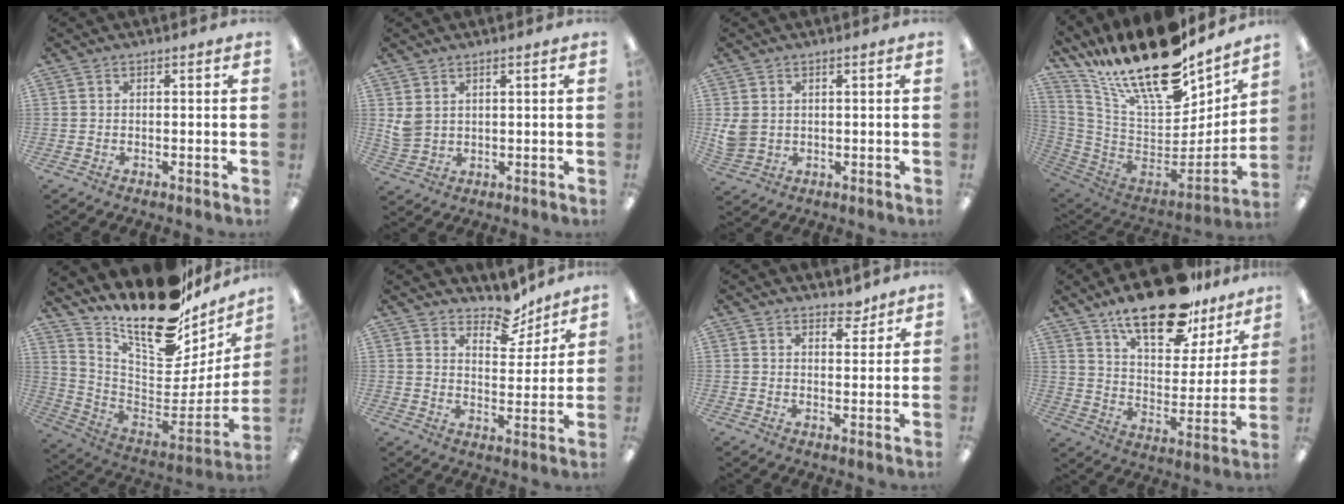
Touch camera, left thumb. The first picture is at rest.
{"total": 3.7, "force": [2.1, 2.6, 1.7], "torque": [-0.037, -0.004, 0.041]}
{"total": 3.9, "force": [1.3, 3.2, 1.9], "torque": [-0.030, 0.003, 0.027]}
{"total": 23.8, "force": [17.3, 8.5, 13.9], "torque": [-0.250, -0.130, 0.297]}
{"total": 19.8, "force": [16.4, 6.9, 8.7], "torque": [-0.132, -0.146, 0.277]}
{"total": 9.1, "force": [7.6, 4.0, 2.8], "torque": [-0.026, -0.057, 0.135]}
{"total": 4.0, "force": [3.5, 1.7, 0.9], "torque": [0.009, -0.027, 0.059]}
{"total": 22.0, "force": [15.9, 9.1, 12.3], "torque": [-0.191, -0.096, 0.272]}